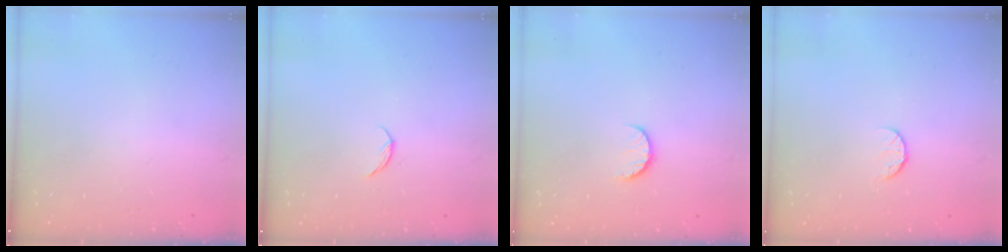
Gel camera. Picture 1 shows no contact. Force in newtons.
{"total": 3.7, "press": 3.6, "slide": 0.4}
{"total": 6.8, "press": 6.8, "slide": 0.7}
{"total": 6.5, "press": 6.4, "slide": 0.7}